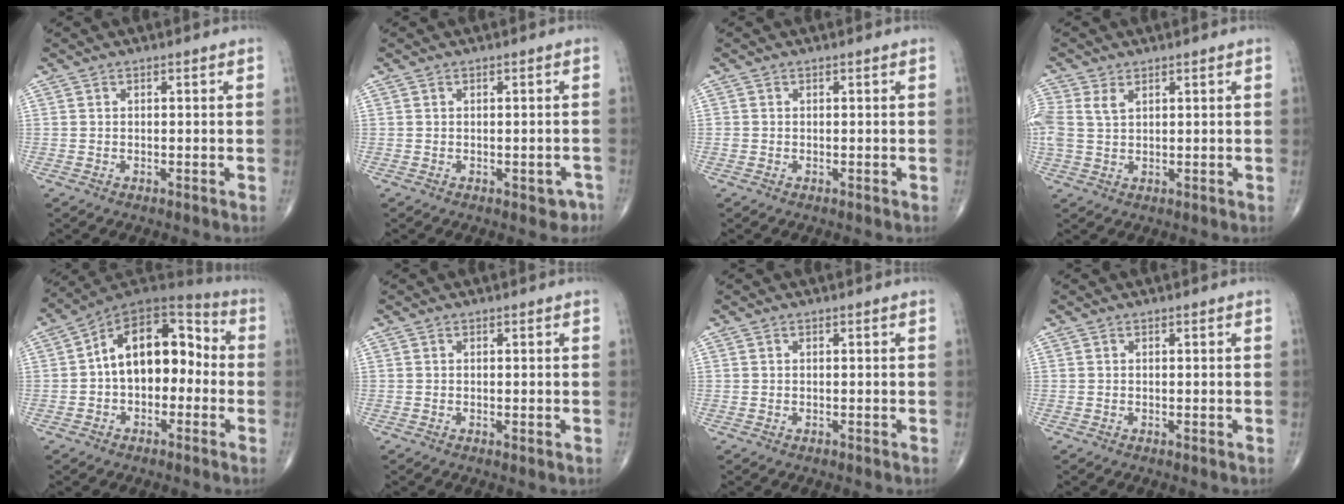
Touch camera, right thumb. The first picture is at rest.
{"total": 2.6, "force": [-1.3, 1.5, 1.7], "torque": [0.000, 0.011, -0.010]}
{"total": 0.5, "force": [-0.1, 0.5, 0.1], "torque": [0.000, 0.003, -0.001]}
{"total": 4.2, "force": [1.7, 2.6, 2.9], "torque": [-0.069, 0.007, 0.041]}
{"total": 15.7, "force": [-0.5, 9.9, 12.2], "torque": [-0.149, 0.054, -0.025]}
{"total": 0.6, "force": [-0.1, 0.1, 0.6], "torque": [-0.011, -0.004, 0.000]}
{"total": 0.0}
{"total": 0.0}